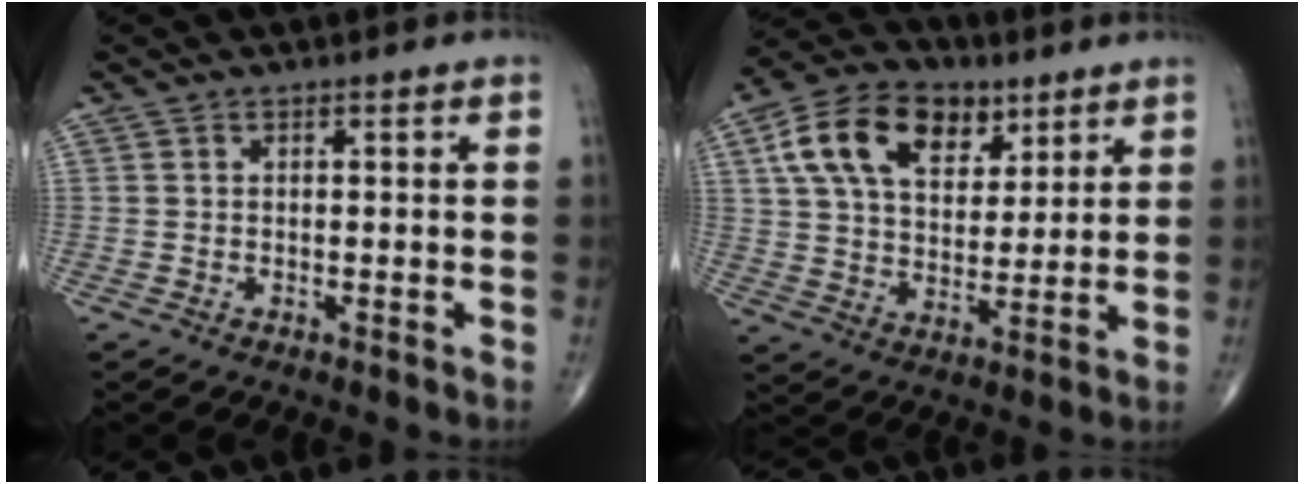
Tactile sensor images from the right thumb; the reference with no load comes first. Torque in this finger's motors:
{"motor_torque": [-0.57, 1.34, 0.89, 0.54, 0.38]}